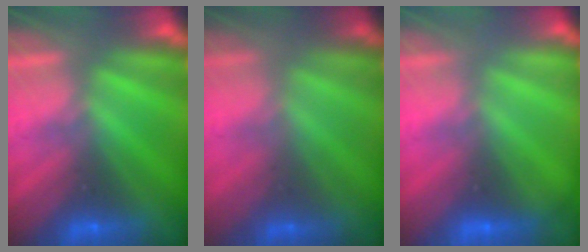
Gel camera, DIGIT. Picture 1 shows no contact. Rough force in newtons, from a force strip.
{"total": 1.6}
{"total": 2.0}